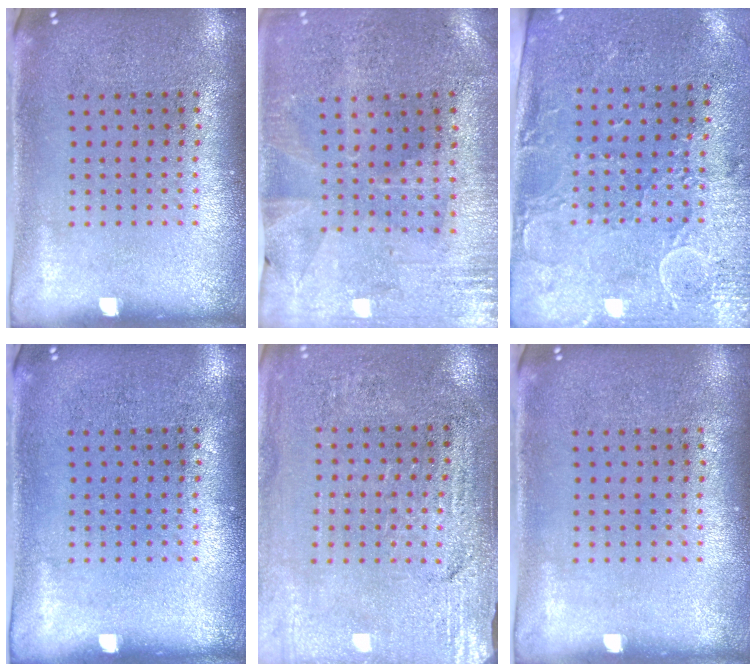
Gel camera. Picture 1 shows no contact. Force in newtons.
{"total": 0.5, "press": 0.3, "slide": 0.4}
{"total": 2.9, "press": 2.5, "slide": 1.5}
{"total": 0.0}
{"total": 3.1, "press": 3.0, "slide": 0.3}
{"total": 0.0}